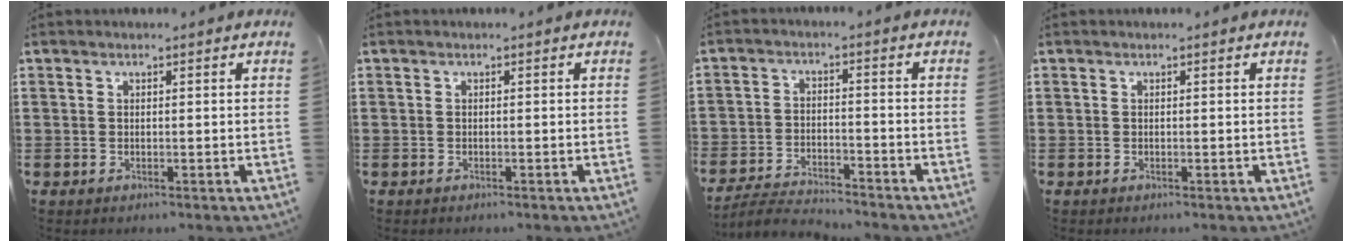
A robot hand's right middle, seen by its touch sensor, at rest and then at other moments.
{"total": 0.0}
{"total": 4.3, "force": [-4.2, 0.6, 0.7], "torque": [-0.022, 0.003, -0.089]}
{"total": 0.0}